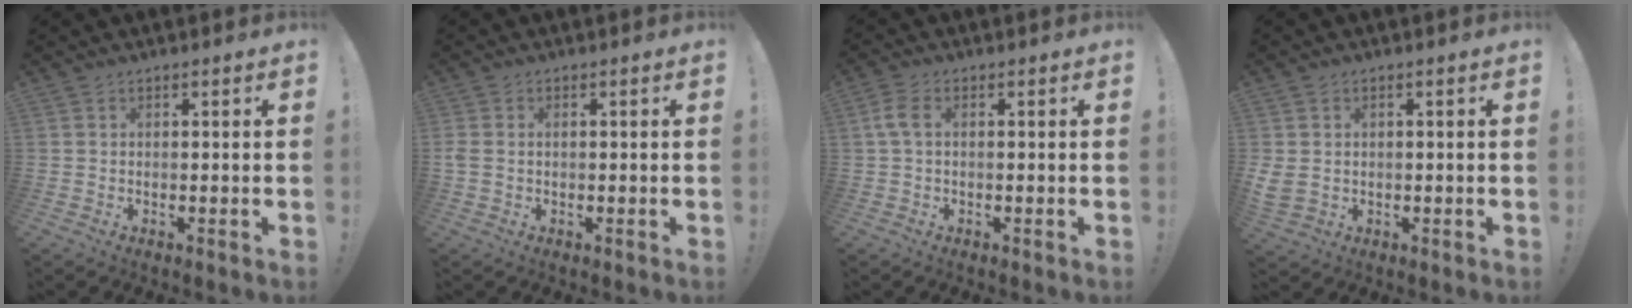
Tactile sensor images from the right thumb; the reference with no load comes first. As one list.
[{"total": 1.8, "force": [0.3, 1.3, 1.3], "torque": [-0.032, 0.008, 0.007]}, {"total": 4.0, "force": [0.5, 2.1, 3.3], "torque": [-0.067, 0.006, 0.010]}, {"total": 4.3, "force": [1.1, 3.6, 2.0], "torque": [-0.044, -0.005, 0.022]}]